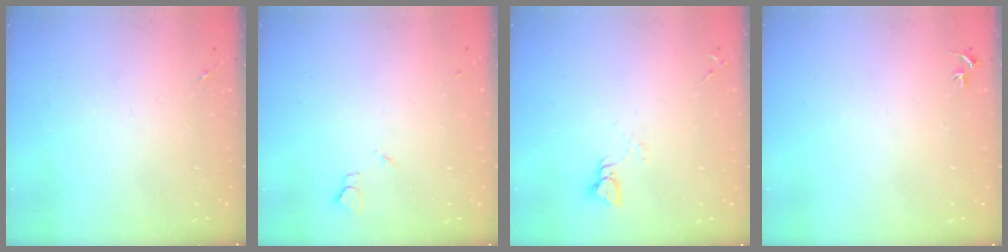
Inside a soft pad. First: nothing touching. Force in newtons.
{"total": 2.7, "press": 2.6, "slide": 0.3}
{"total": 3.8, "press": 3.8, "slide": 0.5}
{"total": 3.1, "press": 3.1, "slide": 0.3}